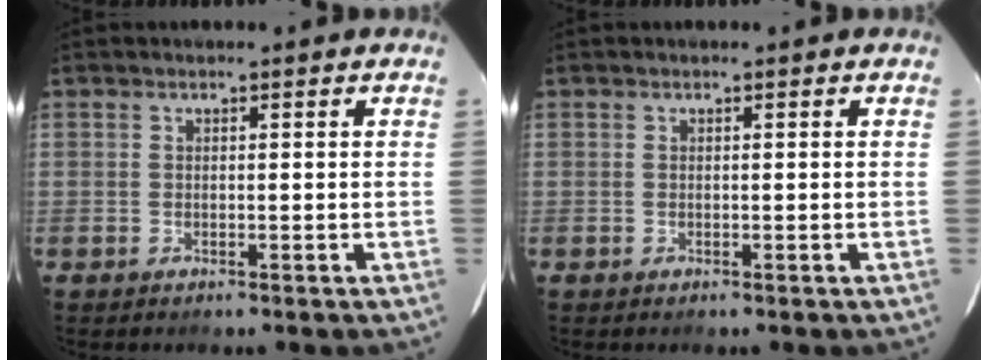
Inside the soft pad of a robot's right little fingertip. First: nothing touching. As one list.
[{"total": 0.0}]